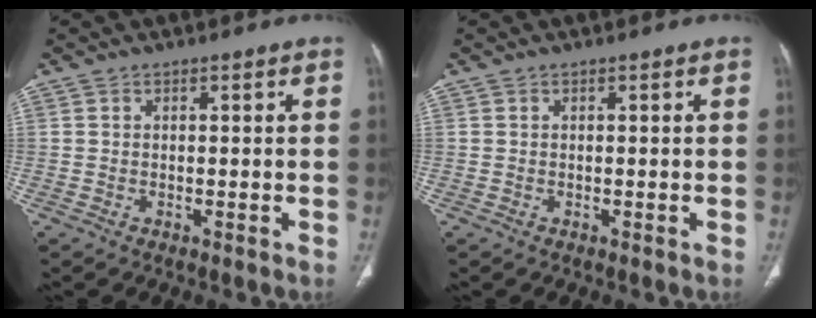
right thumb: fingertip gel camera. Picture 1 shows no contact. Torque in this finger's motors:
{"motor_torque": [0.00, 0.00, -0.10, 0.06, 0.00]}